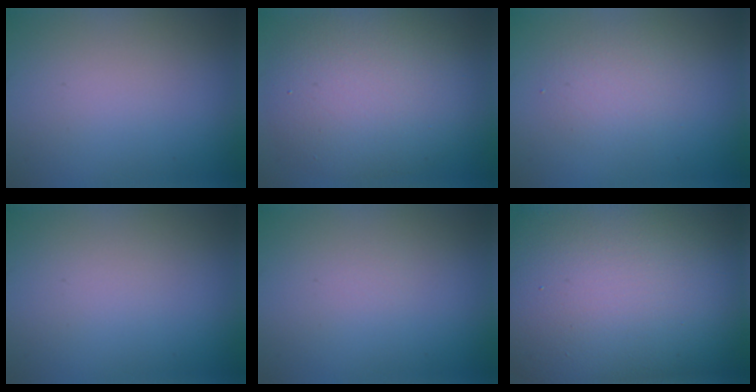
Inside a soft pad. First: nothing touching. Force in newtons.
{"total": 9.0, "press": 9.0, "slide": 1.0}
{"total": 2.5, "press": 2.5, "slide": 0.2}
{"total": 0.0}
{"total": 0.0}
{"total": 22.7, "press": 22.7, "slide": 1.2}